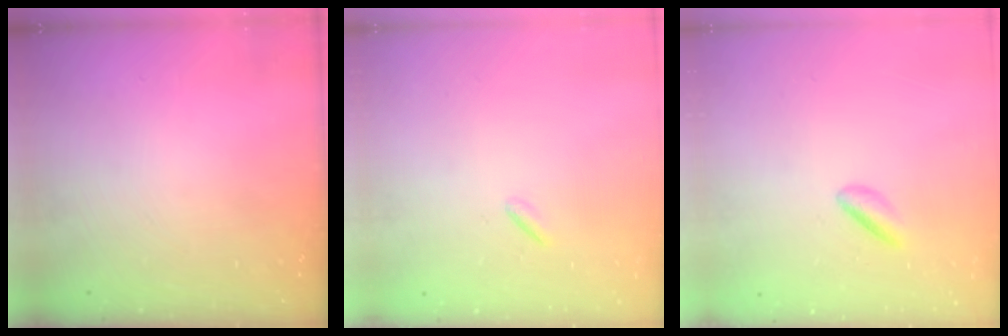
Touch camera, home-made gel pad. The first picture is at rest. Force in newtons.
{"total": 0.9, "press": 0.8, "slide": 0.4}
{"total": 2.6, "press": 2.3, "slide": 1.1}